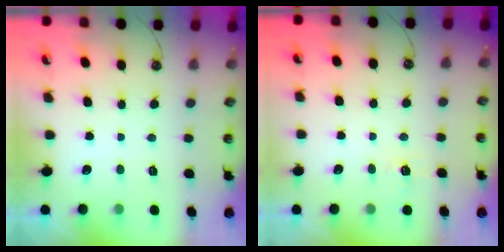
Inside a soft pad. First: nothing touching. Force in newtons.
{"total": 5.3, "press": 5.3, "slide": 0.6}